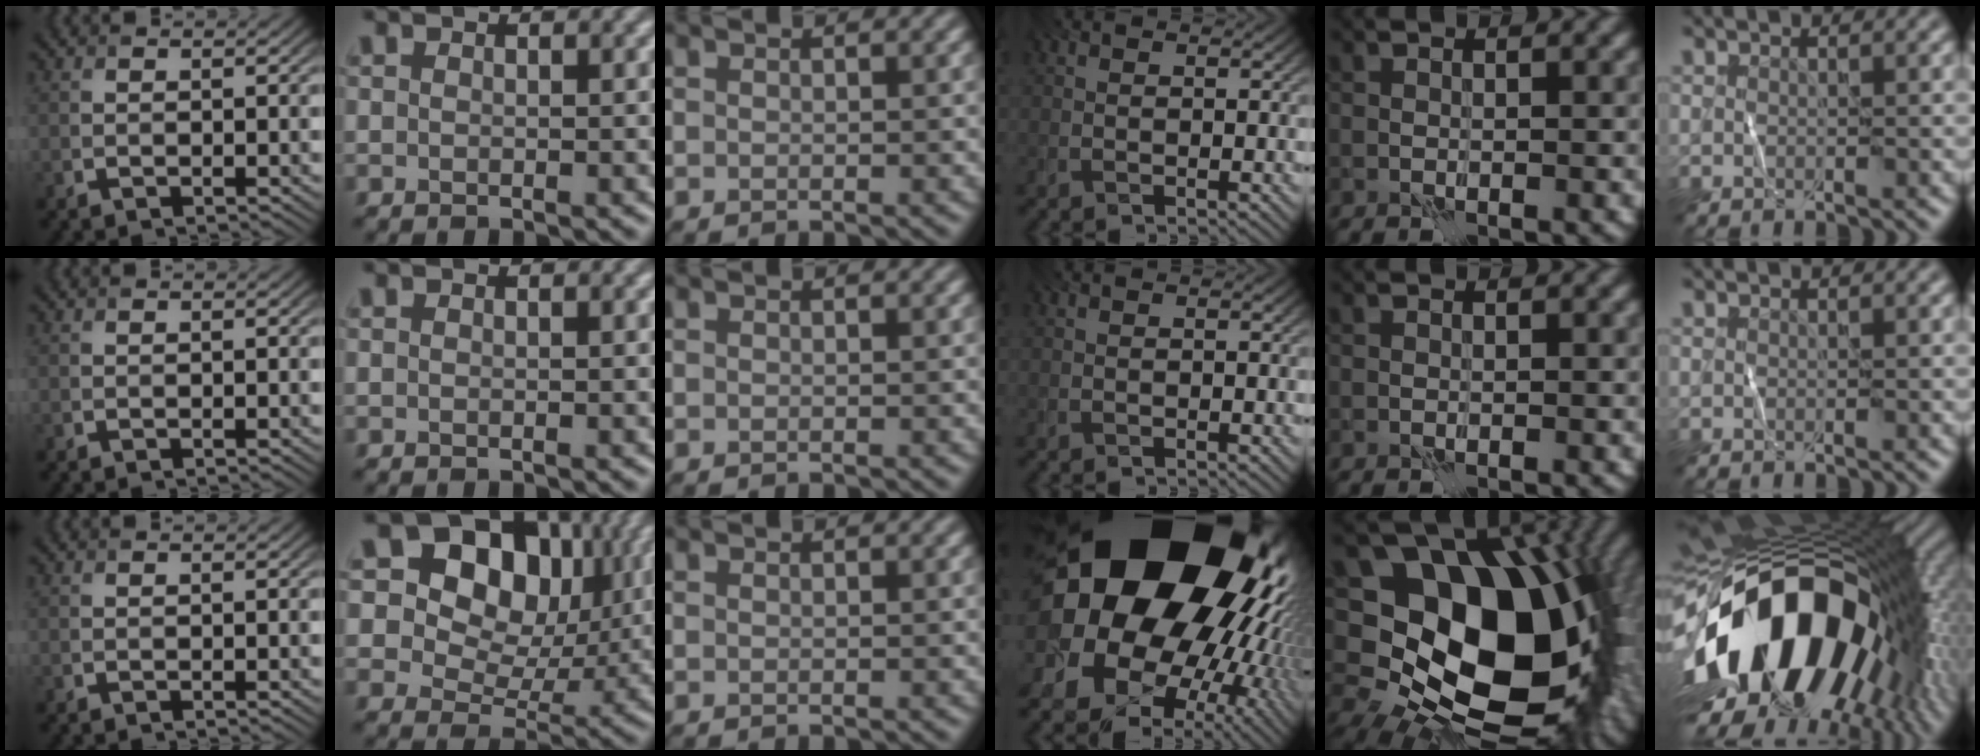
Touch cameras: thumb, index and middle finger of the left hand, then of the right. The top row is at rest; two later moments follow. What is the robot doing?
{"motion": "wipe", "object": "whiteboard"}